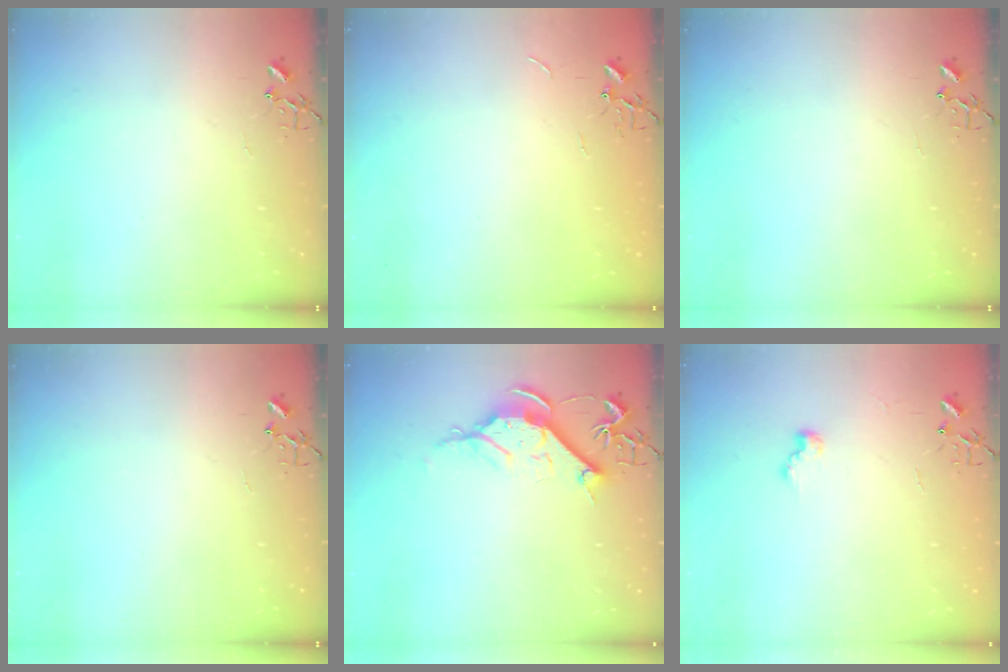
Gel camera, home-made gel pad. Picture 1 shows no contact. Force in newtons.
{"total": 0.6, "press": 0.6, "slide": 0.1}
{"total": 0.0}
{"total": 0.0}
{"total": 10.1, "press": 10.1, "slide": 0.6}
{"total": 7.2, "press": 7.2, "slide": 0.5}